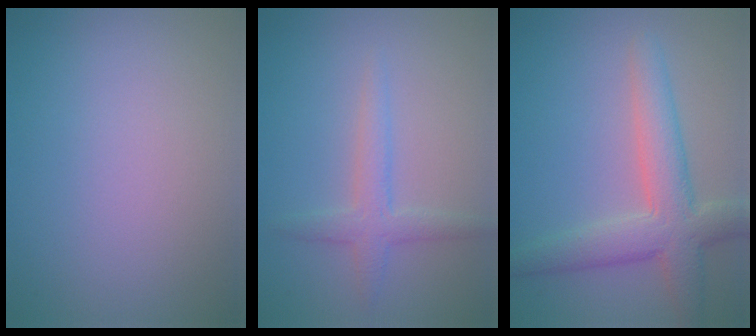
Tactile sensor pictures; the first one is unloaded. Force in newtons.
{"total": 2.4, "press": 2.4, "slide": 0.2}
{"total": 5.5, "press": 5.5, "slide": 0.3}